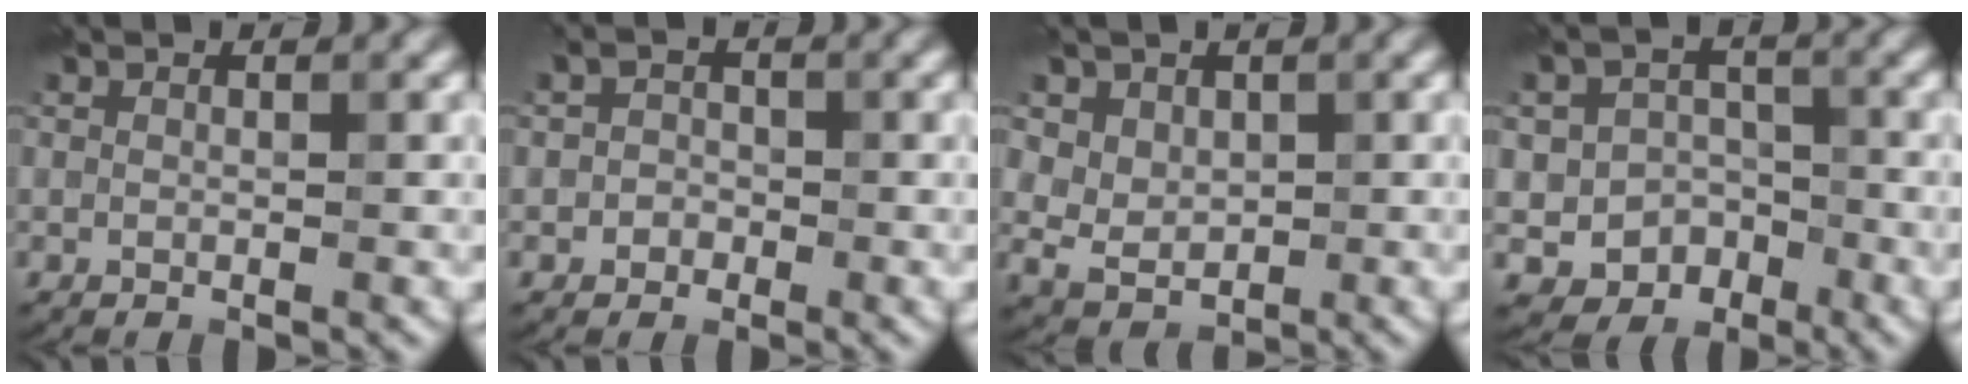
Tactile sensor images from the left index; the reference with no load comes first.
{"total": 1.8, "force": [-0.4, 1.7, 0.5], "torque": [0.001, 0.002, -0.015]}
{"total": 4.4, "force": [2.2, 3.3, 2.0], "torque": [-0.055, -0.003, 0.052]}
{"total": 5.1, "force": [-2.2, 4.3, 1.4], "torque": [0.006, -0.002, -0.043]}